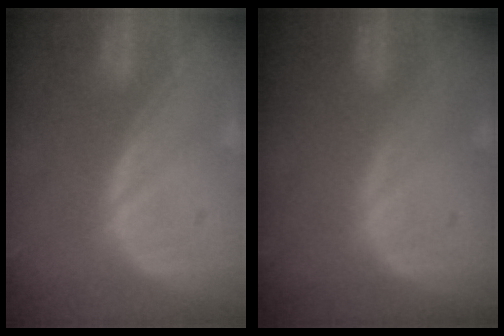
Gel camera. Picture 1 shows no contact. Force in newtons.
{"total": 0.0}